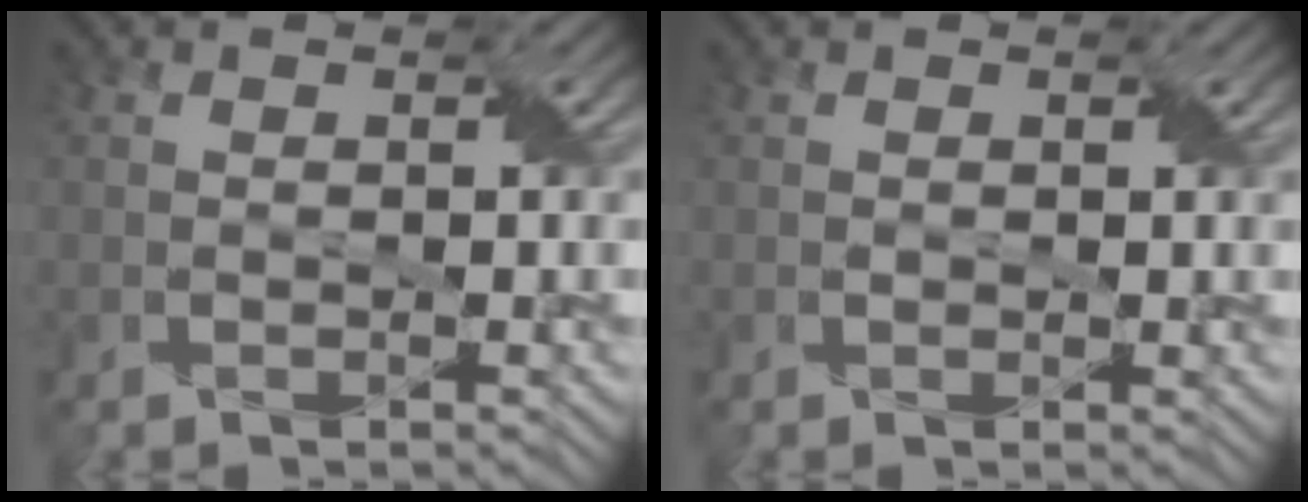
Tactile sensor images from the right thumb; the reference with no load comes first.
{"total": 0.8, "force": [0.4, 0.6, 0.5], "torque": [-0.009, 0.000, 0.009]}